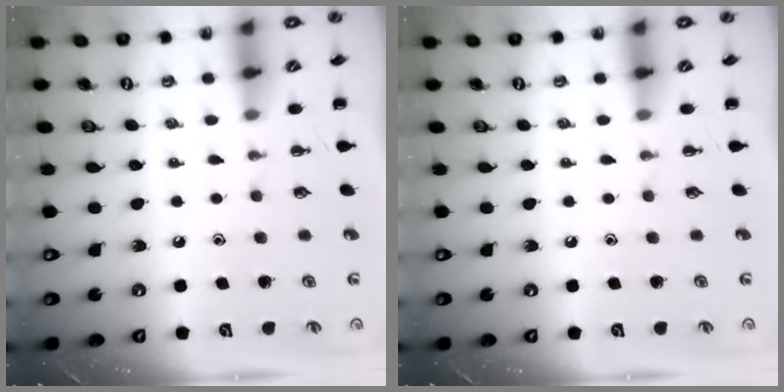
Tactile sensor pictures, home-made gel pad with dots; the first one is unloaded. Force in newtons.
{"total": 0.0}